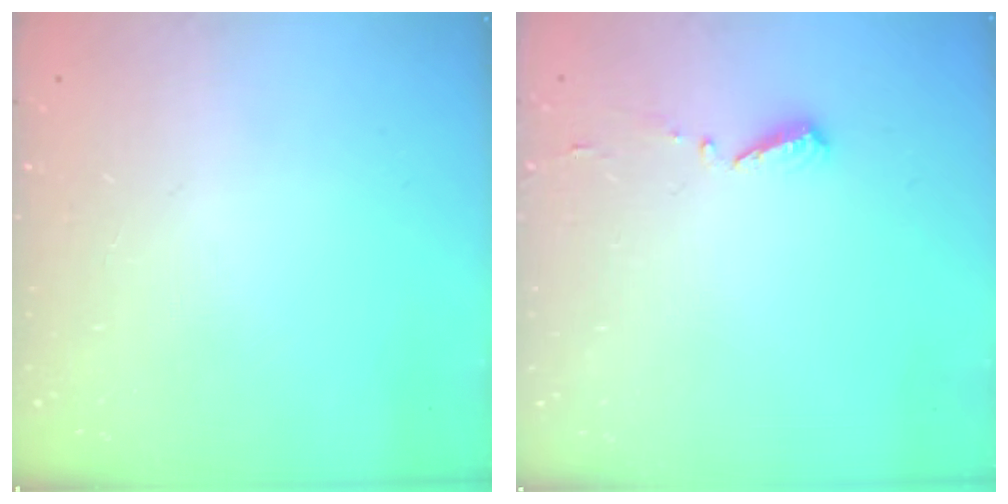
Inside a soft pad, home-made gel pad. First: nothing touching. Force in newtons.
{"total": 4.7, "press": 4.7, "slide": 0.4}